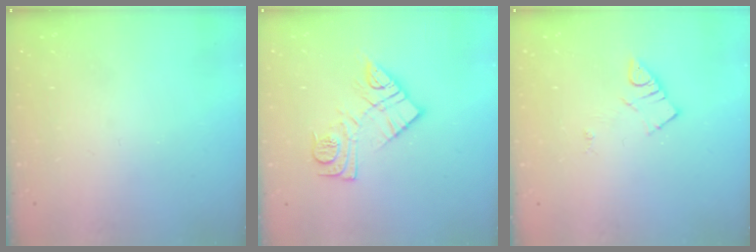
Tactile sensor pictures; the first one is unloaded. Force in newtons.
{"total": 12.0, "press": 12.0, "slide": 0.9}
{"total": 4.2, "press": 4.1, "slide": 0.6}